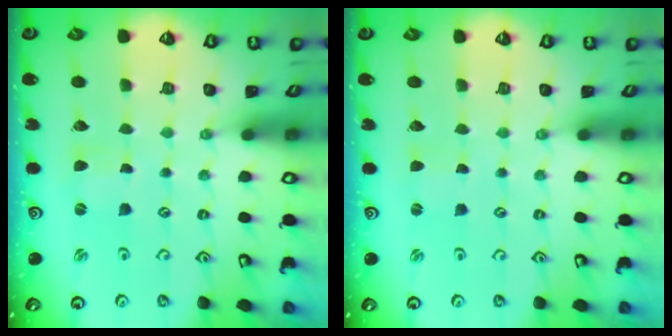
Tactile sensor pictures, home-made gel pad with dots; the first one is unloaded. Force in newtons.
{"total": 0.0}